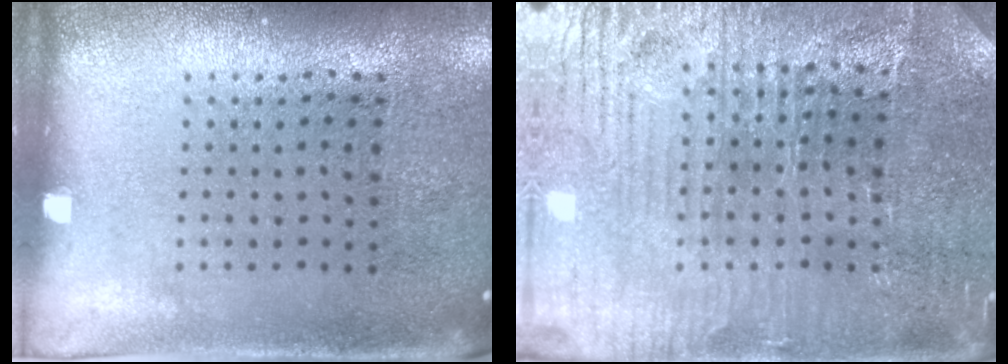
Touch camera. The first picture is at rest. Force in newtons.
{"total": 4.4, "press": 4.2, "slide": 1.1}